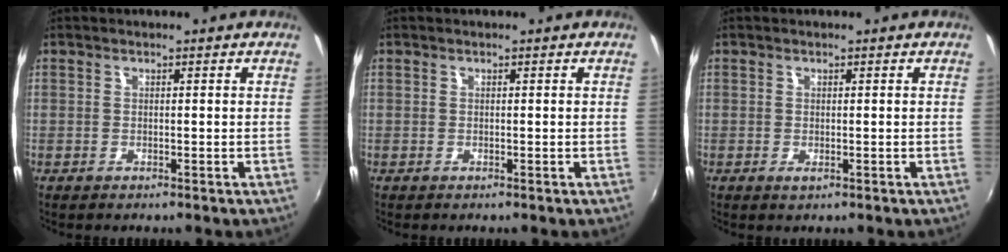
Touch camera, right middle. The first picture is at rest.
{"total": 0.0}
{"total": 0.6, "force": [0.0, 0.1, 0.6], "torque": [-0.010, -0.001, 0.002]}